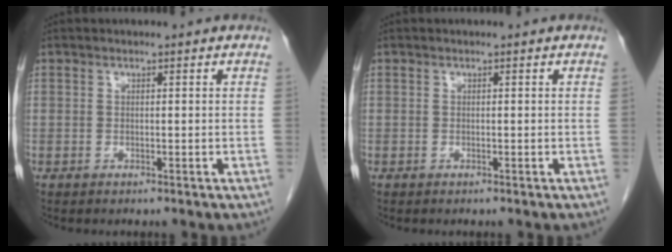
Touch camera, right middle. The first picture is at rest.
{"total": 0.0}